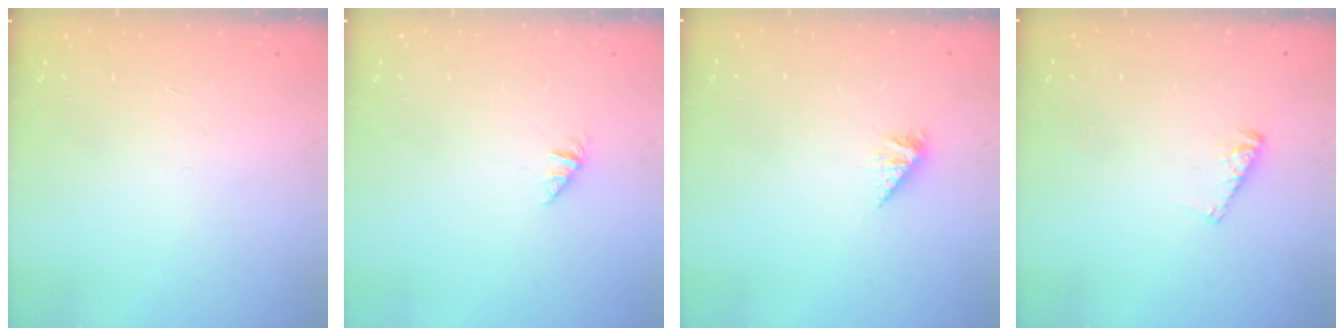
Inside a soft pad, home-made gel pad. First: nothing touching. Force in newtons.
{"total": 0.8, "press": 0.8, "slide": 0.1}
{"total": 2.8, "press": 2.8, "slide": 0.5}
{"total": 4.7, "press": 4.6, "slide": 0.5}